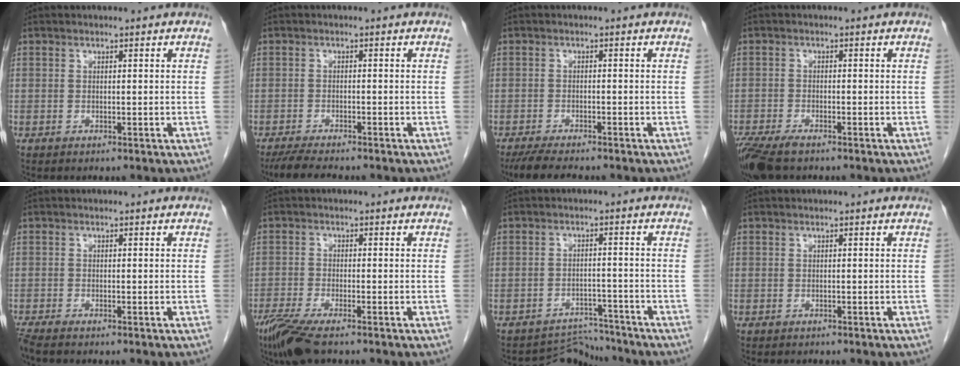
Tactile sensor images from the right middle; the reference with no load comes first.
{"total": 4.9, "force": [-4.3, 0.3, 2.4], "torque": [-0.047, -0.017, -0.073]}
{"total": 5.5, "force": [-4.7, 0.6, 2.8], "torque": [-0.051, -0.017, -0.079]}
{"total": 6.7, "force": [-5.1, 2.0, 3.9], "torque": [-0.073, -0.014, -0.091]}
{"total": 1.8, "force": [-1.5, -0.1, 0.9], "torque": [-0.022, -0.006, -0.032]}
{"total": 6.4, "force": [-4.6, 0.8, 4.4], "torque": [-0.085, -0.017, -0.083]}
{"total": 4.7, "force": [-4.3, 0.4, -2.0], "torque": [0.037, 0.014, -0.063]}
{"total": 0.0}